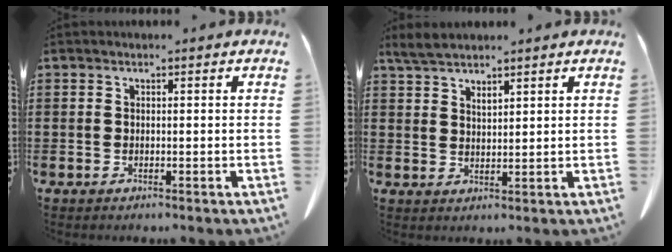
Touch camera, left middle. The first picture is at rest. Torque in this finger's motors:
{"motor_torque": [0.09, -0.04, 0.02, 0.02]}